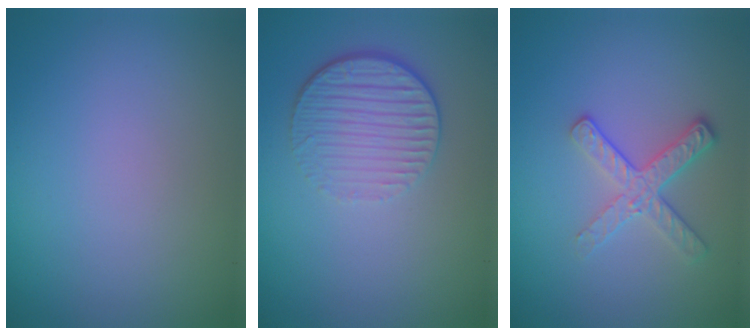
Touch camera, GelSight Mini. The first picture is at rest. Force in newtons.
{"total": 3.6, "press": 2.6, "slide": 2.5}
{"total": 2.8, "press": 2.5, "slide": 1.3}